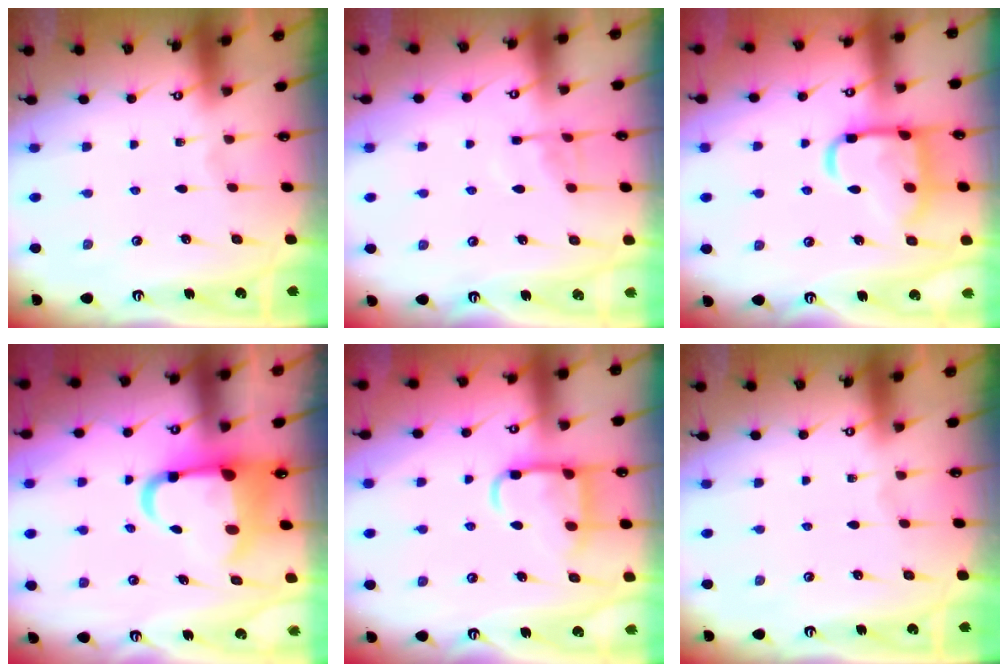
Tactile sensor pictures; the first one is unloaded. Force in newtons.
{"total": 6.4, "press": 6.3, "slide": 0.6}
{"total": 16.7, "press": 16.7, "slide": 1.6}
{"total": 8.6, "press": 8.4, "slide": 1.9}
{"total": 11.7, "press": 11.6, "slide": 1.5}
{"total": 0.0}